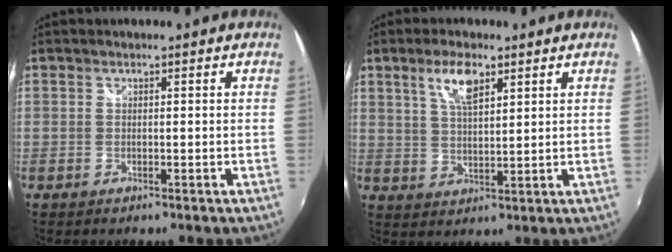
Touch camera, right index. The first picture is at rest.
{"total": 6.4, "force": [3.5, 2.3, 4.8], "torque": [-0.088, 0.005, 0.069]}